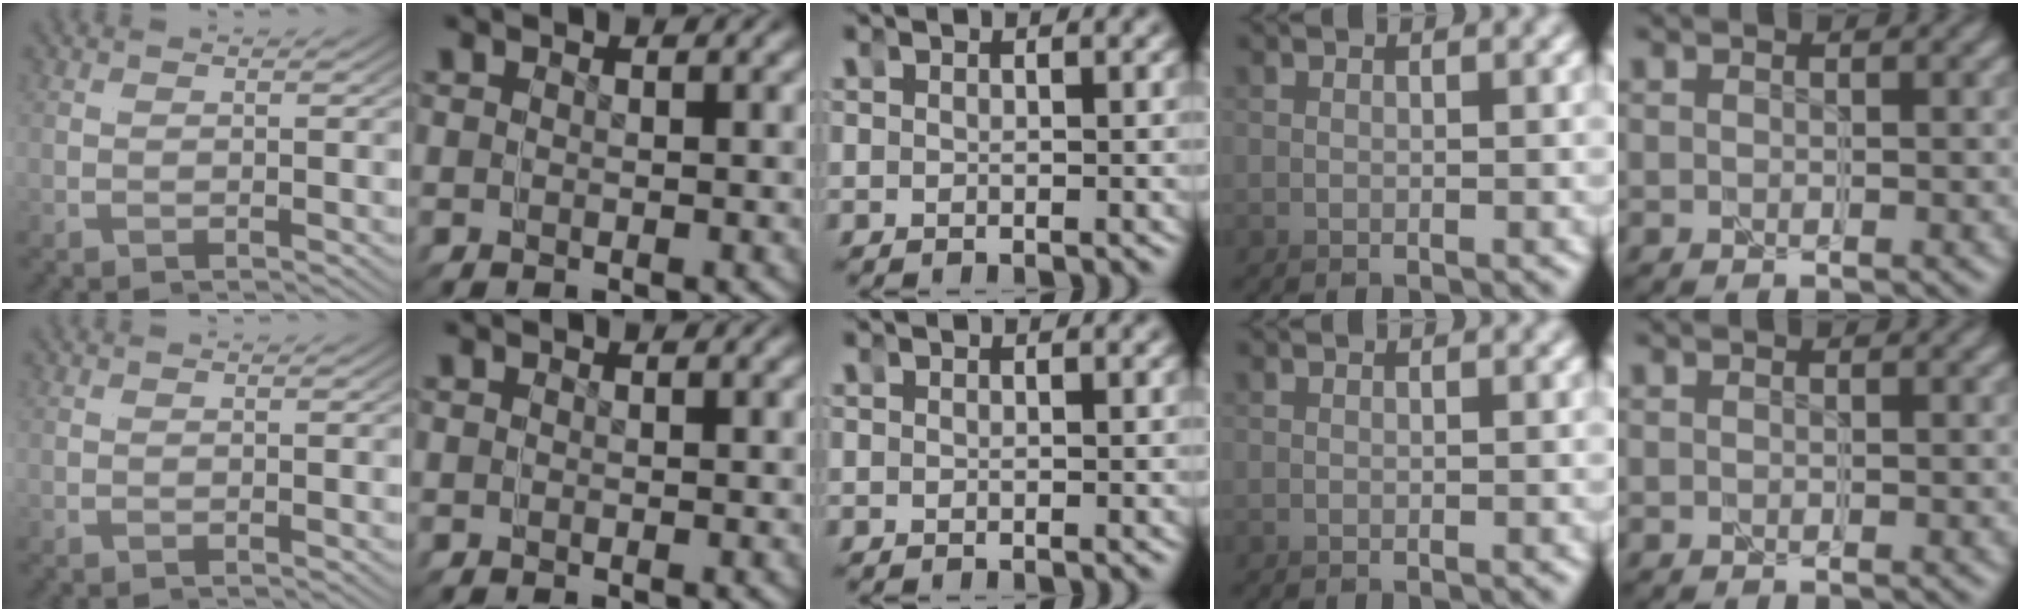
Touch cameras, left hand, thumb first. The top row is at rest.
{}